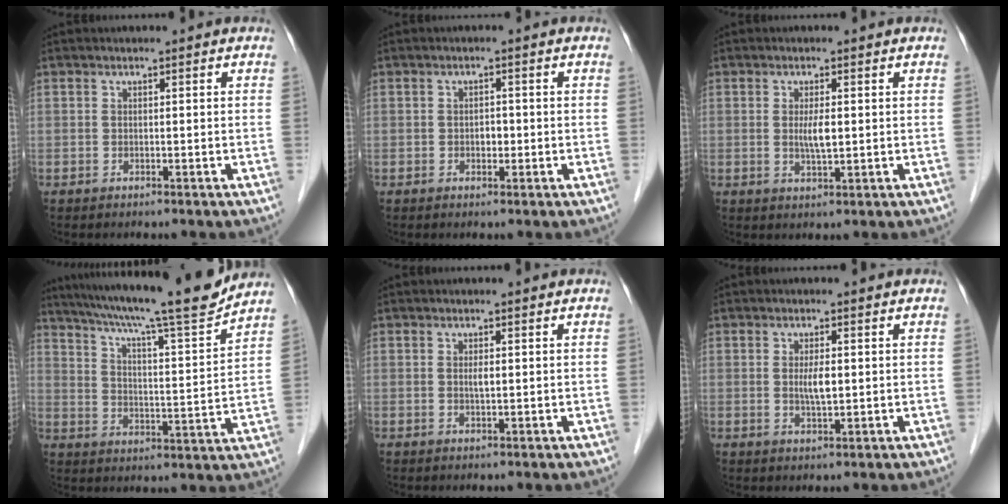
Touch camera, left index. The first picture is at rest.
{"total": 1.4, "force": [-0.3, 1.0, 1.0], "torque": [-0.016, 0.003, -0.004]}
{"total": 2.8, "force": [0.3, 0.5, 2.8], "torque": [-0.055, -0.004, 0.007]}
{"total": 19.1, "force": [16.6, -0.3, 9.4], "torque": [-0.159, -0.013, 0.244]}
{"total": 1.1, "force": [0.3, 0.2, 1.0], "torque": [-0.023, -0.001, 0.005]}
{"total": 2.8, "force": [0.3, 0.6, 2.7], "torque": [-0.052, -0.004, 0.008]}